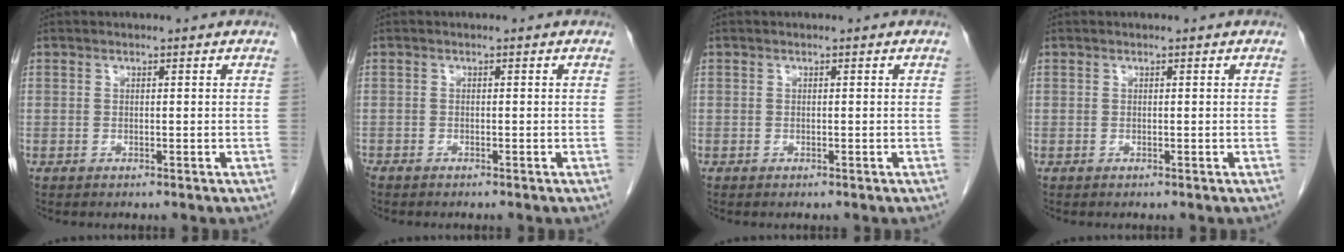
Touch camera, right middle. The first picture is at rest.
{"total": 0.8, "force": [-0.7, 0.2, 0.2], "torque": [-0.011, -0.002, -0.017]}
{"total": 0.0}
{"total": 0.0}